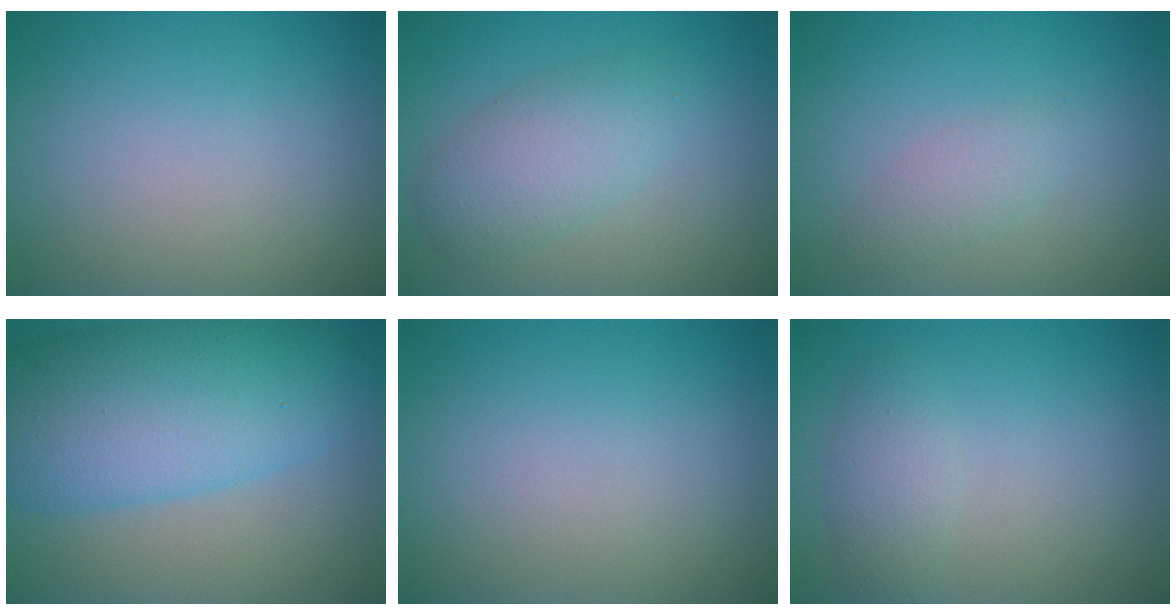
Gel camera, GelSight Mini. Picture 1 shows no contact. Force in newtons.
{"total": 4.0, "press": 4.0, "slide": 0.3}
{"total": 1.6, "press": 1.6, "slide": 0.1}
{"total": 9.7, "press": 9.7, "slide": 0.1}
{"total": 0.0}
{"total": 2.0, "press": 2.0, "slide": 0.0}